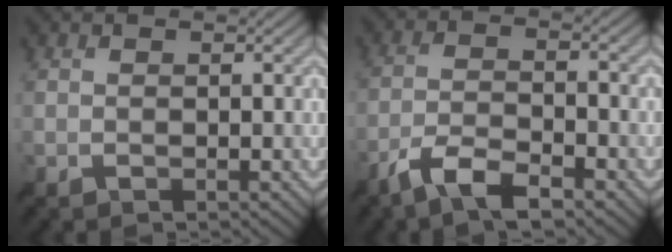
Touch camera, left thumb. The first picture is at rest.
{"total": 6.6, "force": [-4.7, 1.5, 4.3], "torque": [-0.086, 0.000, -0.096]}